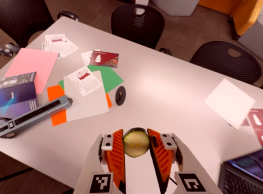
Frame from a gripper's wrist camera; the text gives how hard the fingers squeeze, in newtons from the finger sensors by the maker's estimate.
{"total": 12.1, "left": 12.8, "right": 11.4}